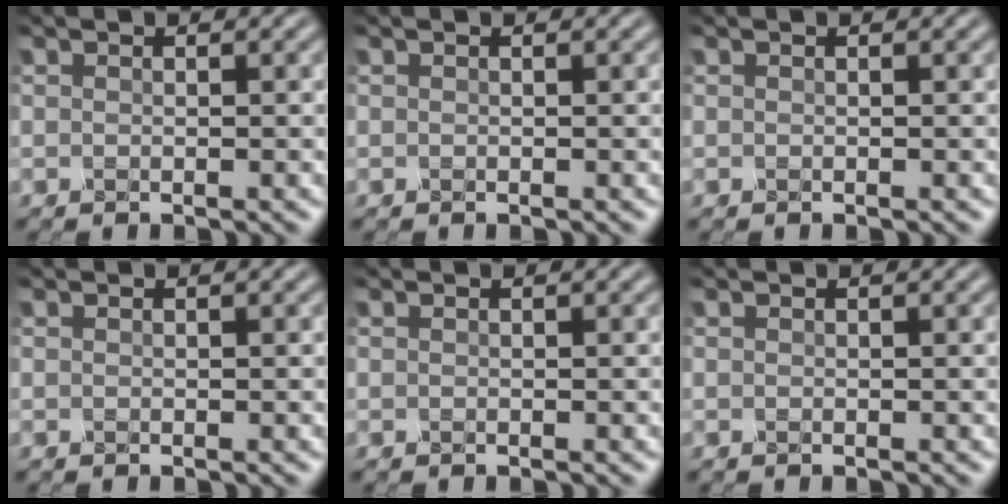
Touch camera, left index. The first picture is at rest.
{"total": 0.0}
{"total": 0.0}
{"total": 0.0}
{"total": 0.0}
{"total": 0.0}